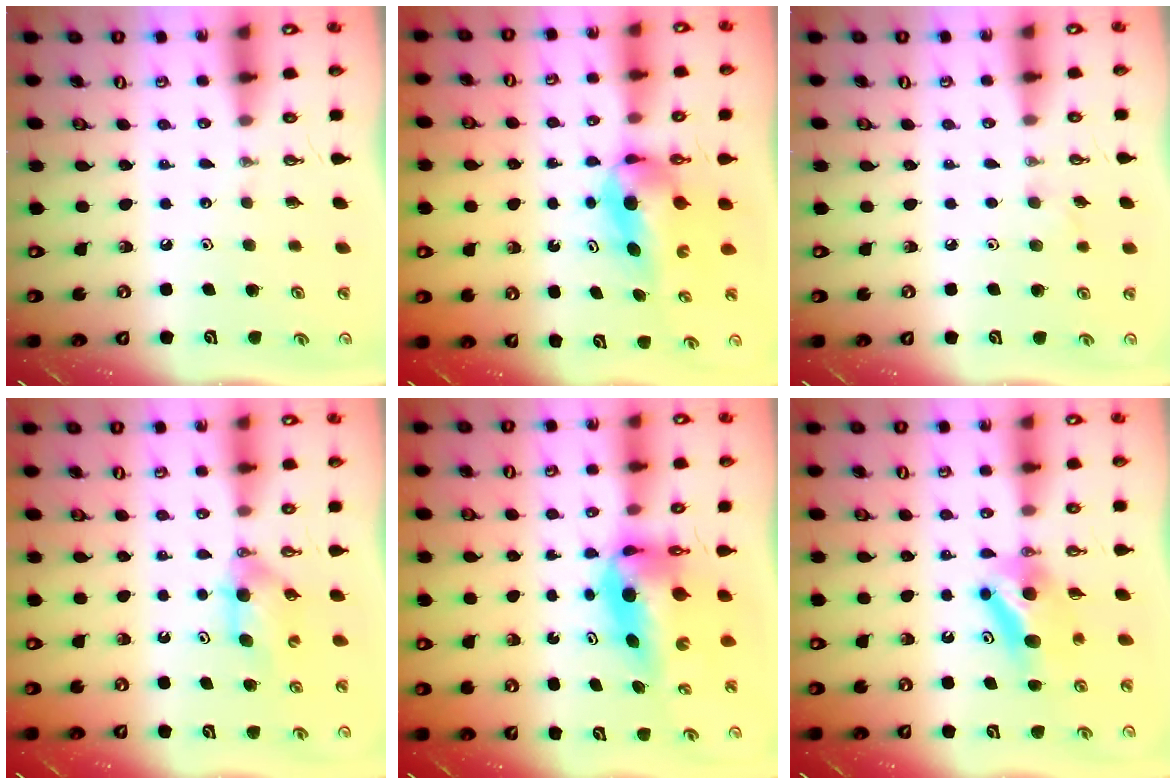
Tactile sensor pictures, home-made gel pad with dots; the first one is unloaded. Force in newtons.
{"total": 5.4, "press": 5.2, "slide": 1.5}
{"total": 4.9, "press": 4.3, "slide": 2.2}
{"total": 4.5, "press": 4.3, "slide": 1.4}
{"total": 8.0, "press": 7.8, "slide": 1.9}
{"total": 6.5, "press": 6.3, "slide": 1.6}